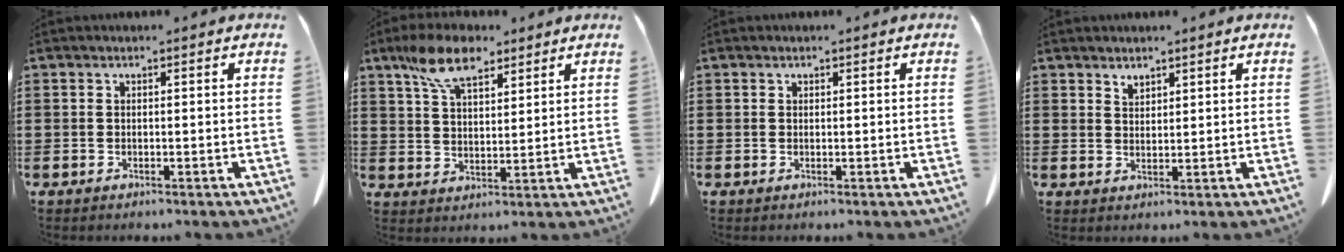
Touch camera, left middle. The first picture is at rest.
{"total": 9.0, "force": [6.2, 3.8, 5.3], "torque": [-0.122, 0.000, 0.118]}
{"total": 0.0}
{"total": 1.7, "force": [1.6, 0.5, 0.3], "torque": [-0.008, -0.003, 0.032]}